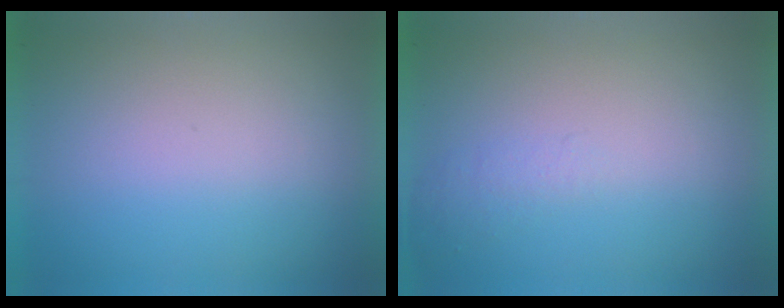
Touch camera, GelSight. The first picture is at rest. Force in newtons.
{"total": 1.1}